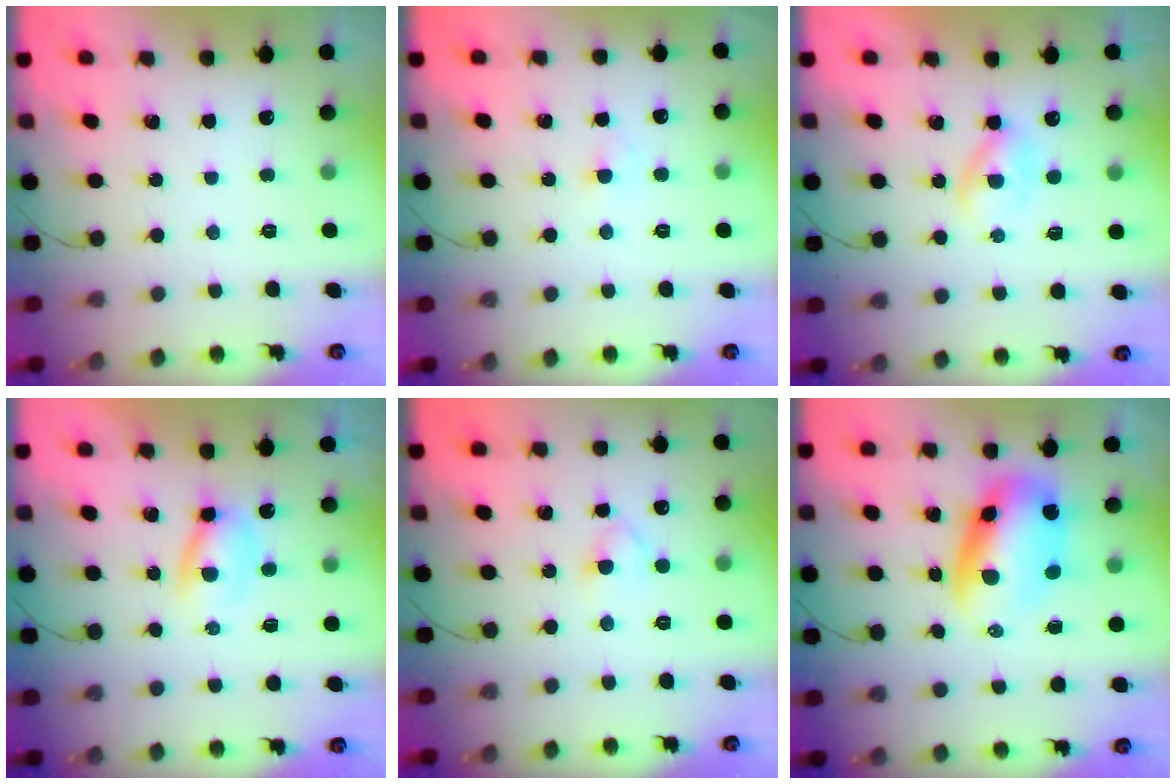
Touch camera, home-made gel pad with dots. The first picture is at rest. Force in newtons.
{"total": 2.6, "press": 2.4, "slide": 0.9}
{"total": 2.4, "press": 2.2, "slide": 1.0}
{"total": 3.7, "press": 3.6, "slide": 1.0}
{"total": 2.5, "press": 2.3, "slide": 1.1}
{"total": 9.9, "press": 9.5, "slide": 2.6}